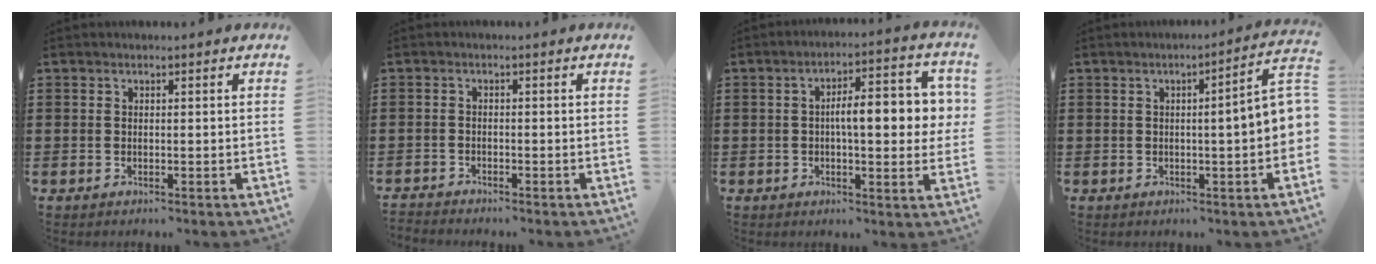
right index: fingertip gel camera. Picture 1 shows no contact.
{"total": 1.4, "force": [-1.4, 0.1, -0.3], "torque": [0.002, 0.002, -0.030]}
{"total": 8.9, "force": [0.9, 2.9, 8.4], "torque": [-0.131, 0.002, 0.008]}
{"total": 5.1, "force": [0.0, 0.1, 5.1], "torque": [-0.081, -0.013, -0.004]}